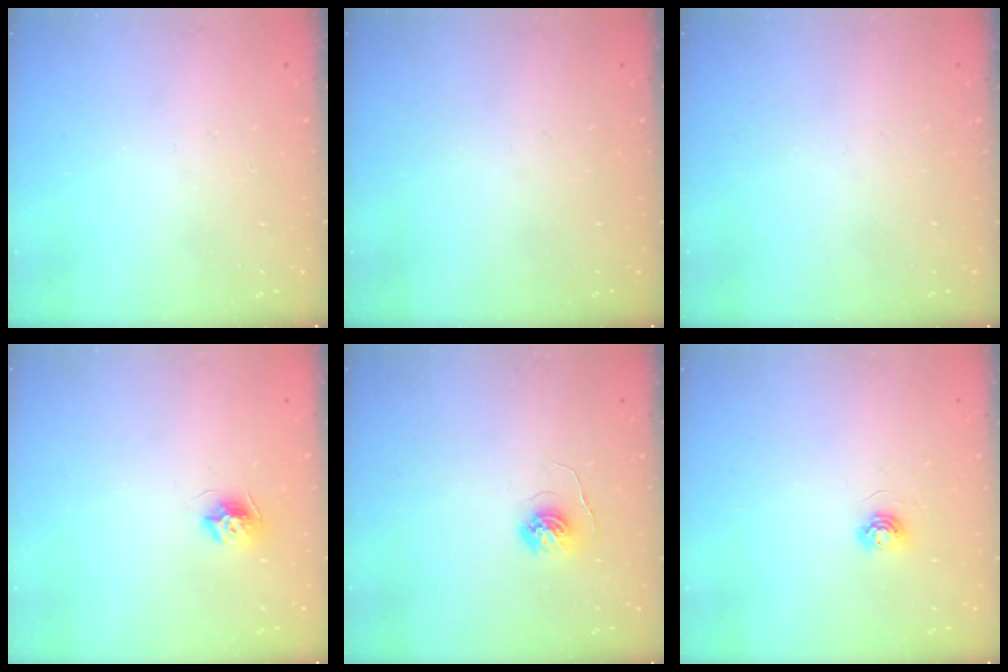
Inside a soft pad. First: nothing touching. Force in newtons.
{"total": 0.0}
{"total": 0.0}
{"total": 7.8, "press": 7.8, "slide": 0.2}
{"total": 5.5, "press": 5.5, "slide": 0.3}
{"total": 4.0, "press": 4.0, "slide": 0.4}